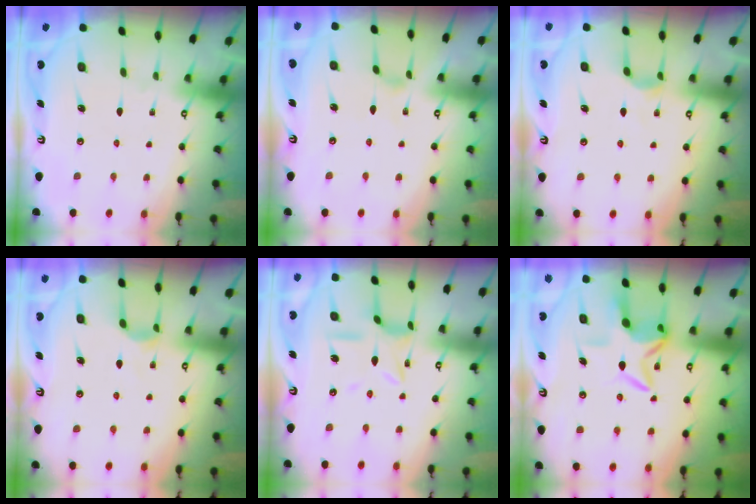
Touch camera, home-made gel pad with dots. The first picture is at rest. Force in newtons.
{"total": 0.0}
{"total": 2.6, "press": 2.5, "slide": 0.4}
{"total": 2.6, "press": 2.5, "slide": 0.4}
{"total": 7.0, "press": 7.0, "slide": 0.4}
{"total": 7.3, "press": 7.2, "slide": 1.1}